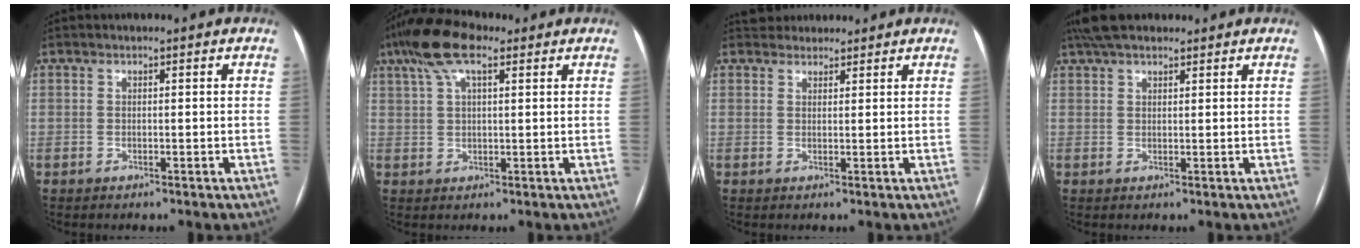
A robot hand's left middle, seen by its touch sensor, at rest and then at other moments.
{"total": 8.4, "force": [4.9, 2.7, 6.2], "torque": [-0.130, 0.034, 0.089]}
{"total": 3.5, "force": [3.1, 1.5, 0.0], "torque": [0.006, 0.024, 0.049]}
{"total": 6.6, "force": [5.4, 2.3, 3.2], "torque": [-0.058, 0.036, 0.097]}